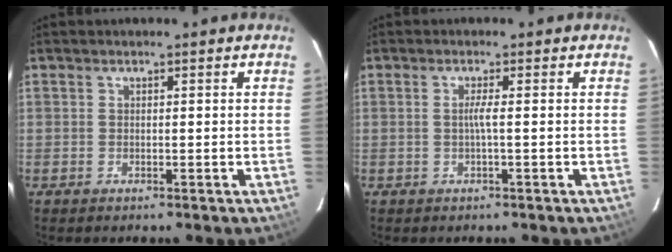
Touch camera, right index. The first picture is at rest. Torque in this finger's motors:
{"motor_torque": [0.27, -0.09, 0.12, 0.05]}